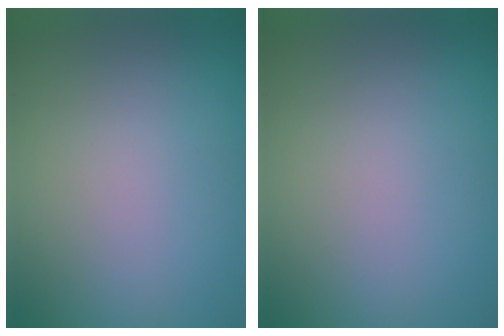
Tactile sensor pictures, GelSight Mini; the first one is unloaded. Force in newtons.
{"total": 0.0}